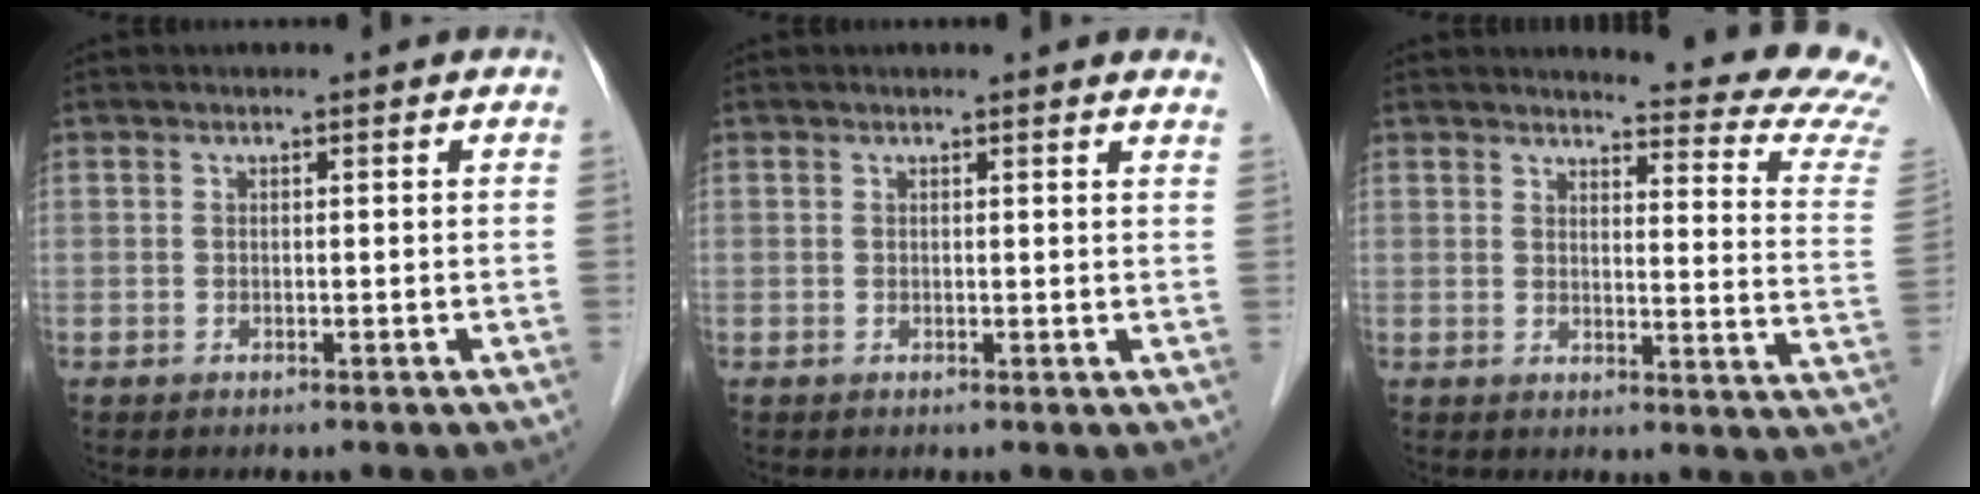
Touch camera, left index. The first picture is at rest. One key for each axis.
{"total": 3.7, "fx": 3.4, "fy": 0.4, "fz": 1.4, "tx": -0.012, "ty": -0.006, "tz": 0.019}
{"total": 16.2, "fx": 15.7, "fy": -0.1, "fz": 3.9, "tx": -0.033, "ty": -0.133, "tz": 0.146}